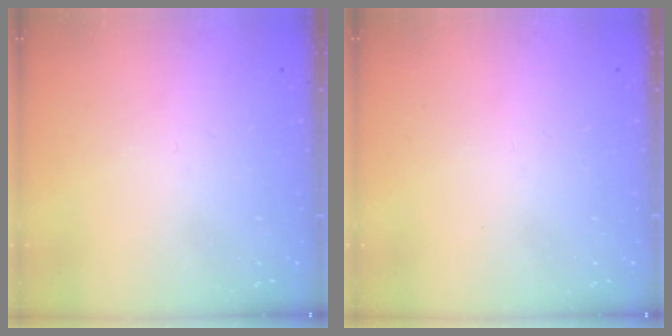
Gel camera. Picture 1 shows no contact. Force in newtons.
{"total": 0.0}